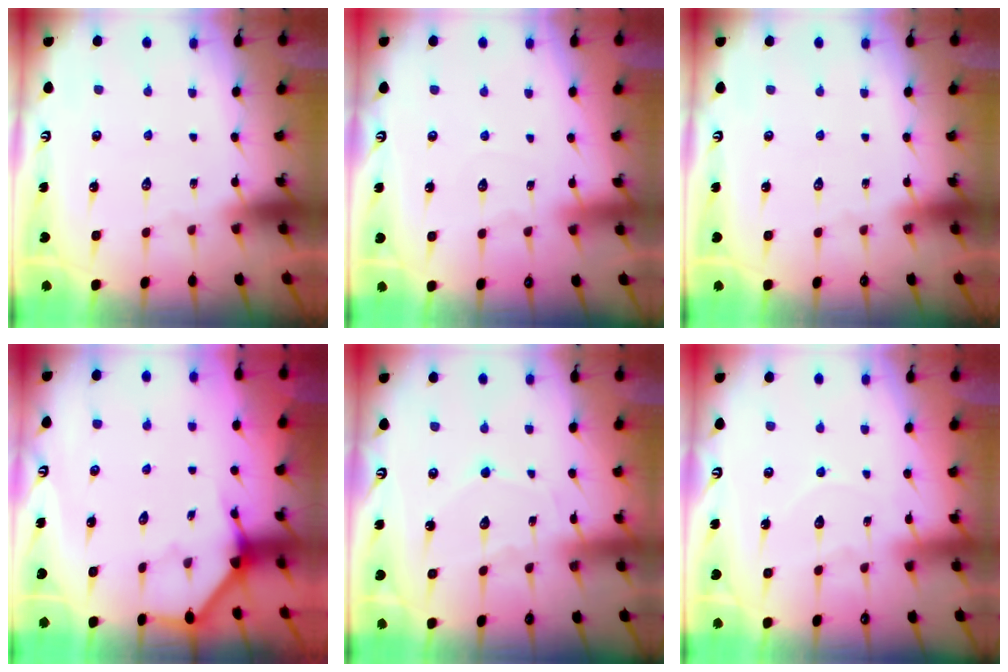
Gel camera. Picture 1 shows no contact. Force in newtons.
{"total": 3.2, "press": 3.2, "slide": 0.3}
{"total": 0.0}
{"total": 4.2, "press": 4.2, "slide": 0.4}
{"total": 5.2, "press": 5.2, "slide": 0.5}
{"total": 4.6, "press": 4.6, "slide": 0.1}